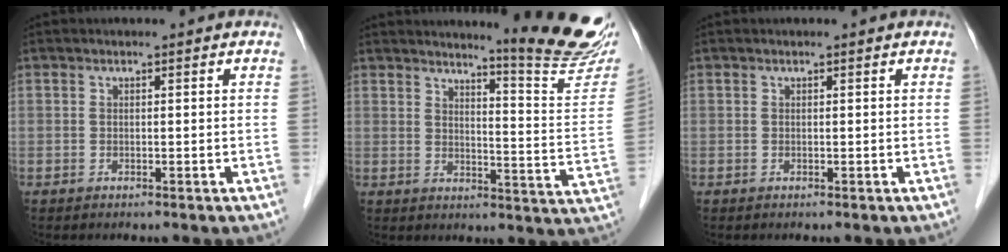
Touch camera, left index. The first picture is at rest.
{"total": 15.1, "force": [13.5, -0.8, 6.6], "torque": [-0.084, -0.094, 0.156]}
{"total": 0.0}